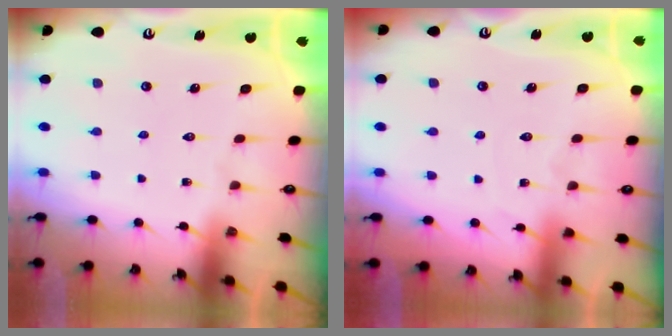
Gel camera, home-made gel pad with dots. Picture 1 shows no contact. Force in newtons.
{"total": 3.9, "press": 3.9, "slide": 0.4}